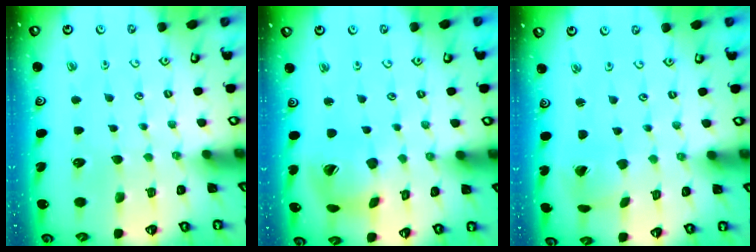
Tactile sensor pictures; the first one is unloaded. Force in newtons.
{"total": 10.5, "press": 10.4, "slide": 1.3}
{"total": 1.4, "press": 1.4, "slide": 0.3}